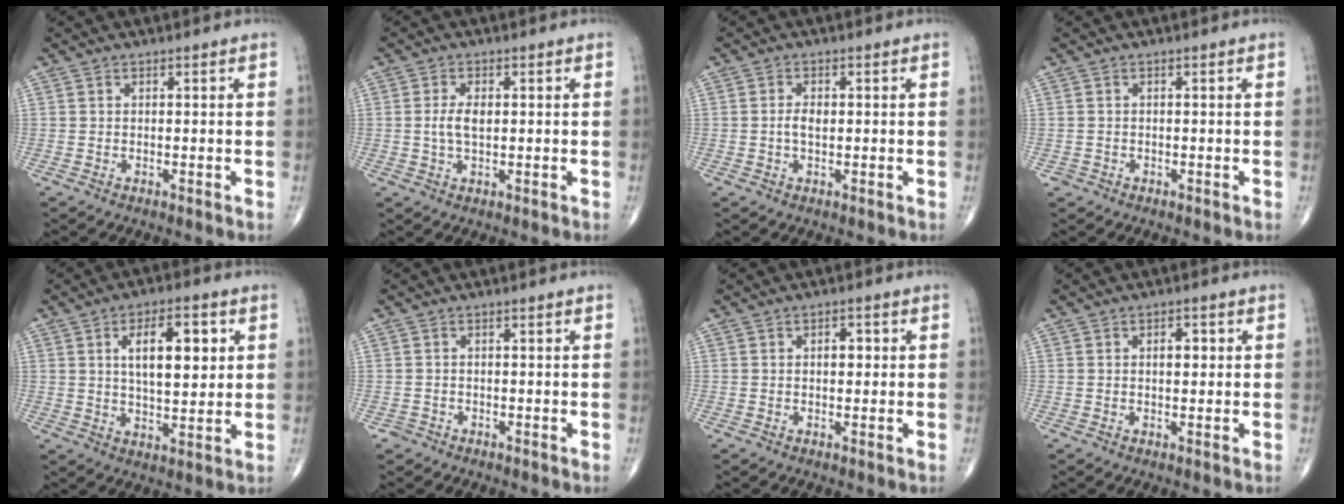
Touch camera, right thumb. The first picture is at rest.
{"total": 3.8, "force": [0.2, 1.9, 3.3], "torque": [-0.072, 0.001, 0.005]}
{"total": 2.3, "force": [-0.1, 1.3, 2.0], "torque": [-0.040, 0.004, -0.003]}
{"total": 0.8, "force": [-0.5, 0.7, -0.1], "torque": [0.001, 0.003, -0.011]}
{"total": 11.4, "force": [3.1, 5.1, 9.7], "torque": [-0.130, -0.010, 0.050]}
{"total": 1.1, "force": [-0.7, 0.9, -0.2], "torque": [0.006, 0.004, -0.017]}
{"total": 2.4, "force": [0.3, 1.4, 1.9], "torque": [-0.019, 0.006, 0.001]}
{"total": 2.6, "force": [0.4, 1.4, 2.1], "torque": [-0.023, 0.003, 0.003]}